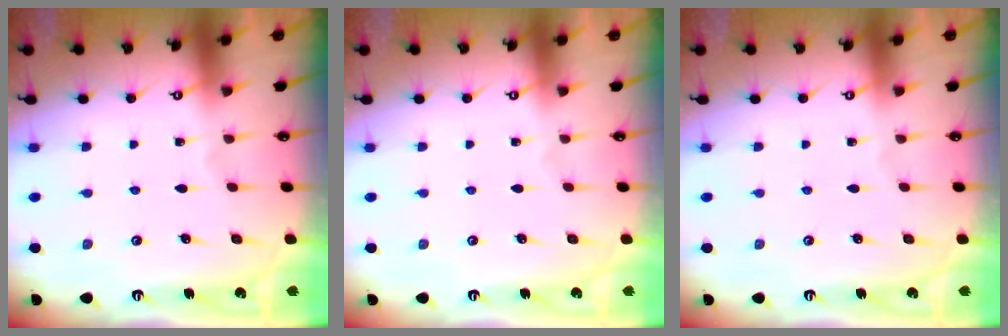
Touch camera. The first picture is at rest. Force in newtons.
{"total": 0.0}
{"total": 0.0}